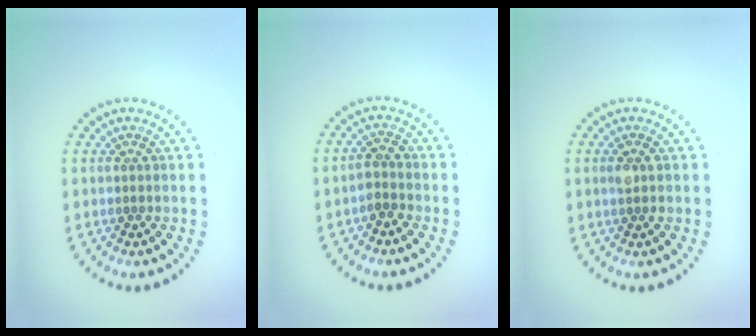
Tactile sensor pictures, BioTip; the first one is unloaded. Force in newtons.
{"total": 1.5, "press": 1.3, "slide": 0.7}
{"total": 1.0, "press": 0.9, "slide": 0.5}